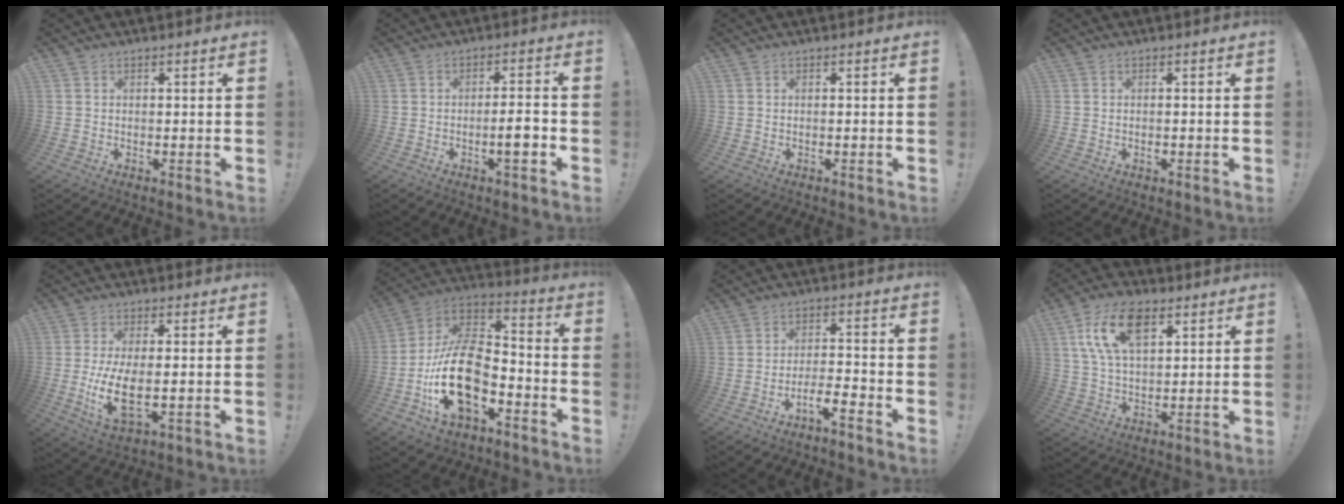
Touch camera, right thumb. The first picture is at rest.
{"total": 6.6, "force": [-2.5, 0.8, 6.1], "torque": [-0.083, 0.001, -0.044]}
{"total": 0.0}
{"total": 0.8, "force": [-0.5, 0.4, 0.5], "torque": [0.001, -0.004, -0.010]}
{"total": 10.6, "force": [-1.9, 3.8, 9.7], "torque": [-0.198, -0.013, -0.031]}
{"total": 21.5, "force": [-7.8, 12.8, 15.4], "torque": [-0.294, 0.044, -0.127]}
{"total": 6.2, "force": [-4.7, 0.8, 4.0], "torque": [-0.069, 0.015, -0.084]}
{"total": 14.1, "force": [6.0, 7.6, 10.2], "torque": [-0.190, -0.008, 0.110]}